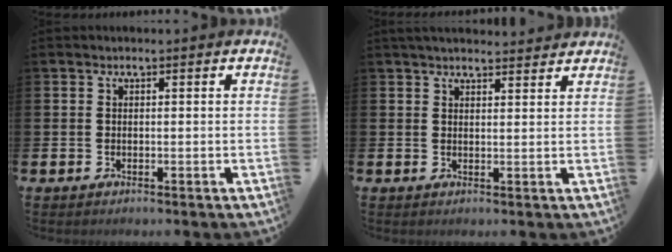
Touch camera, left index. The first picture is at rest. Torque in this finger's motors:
{"motor_torque": [0.99, -1.14, 0.09, 0.04]}